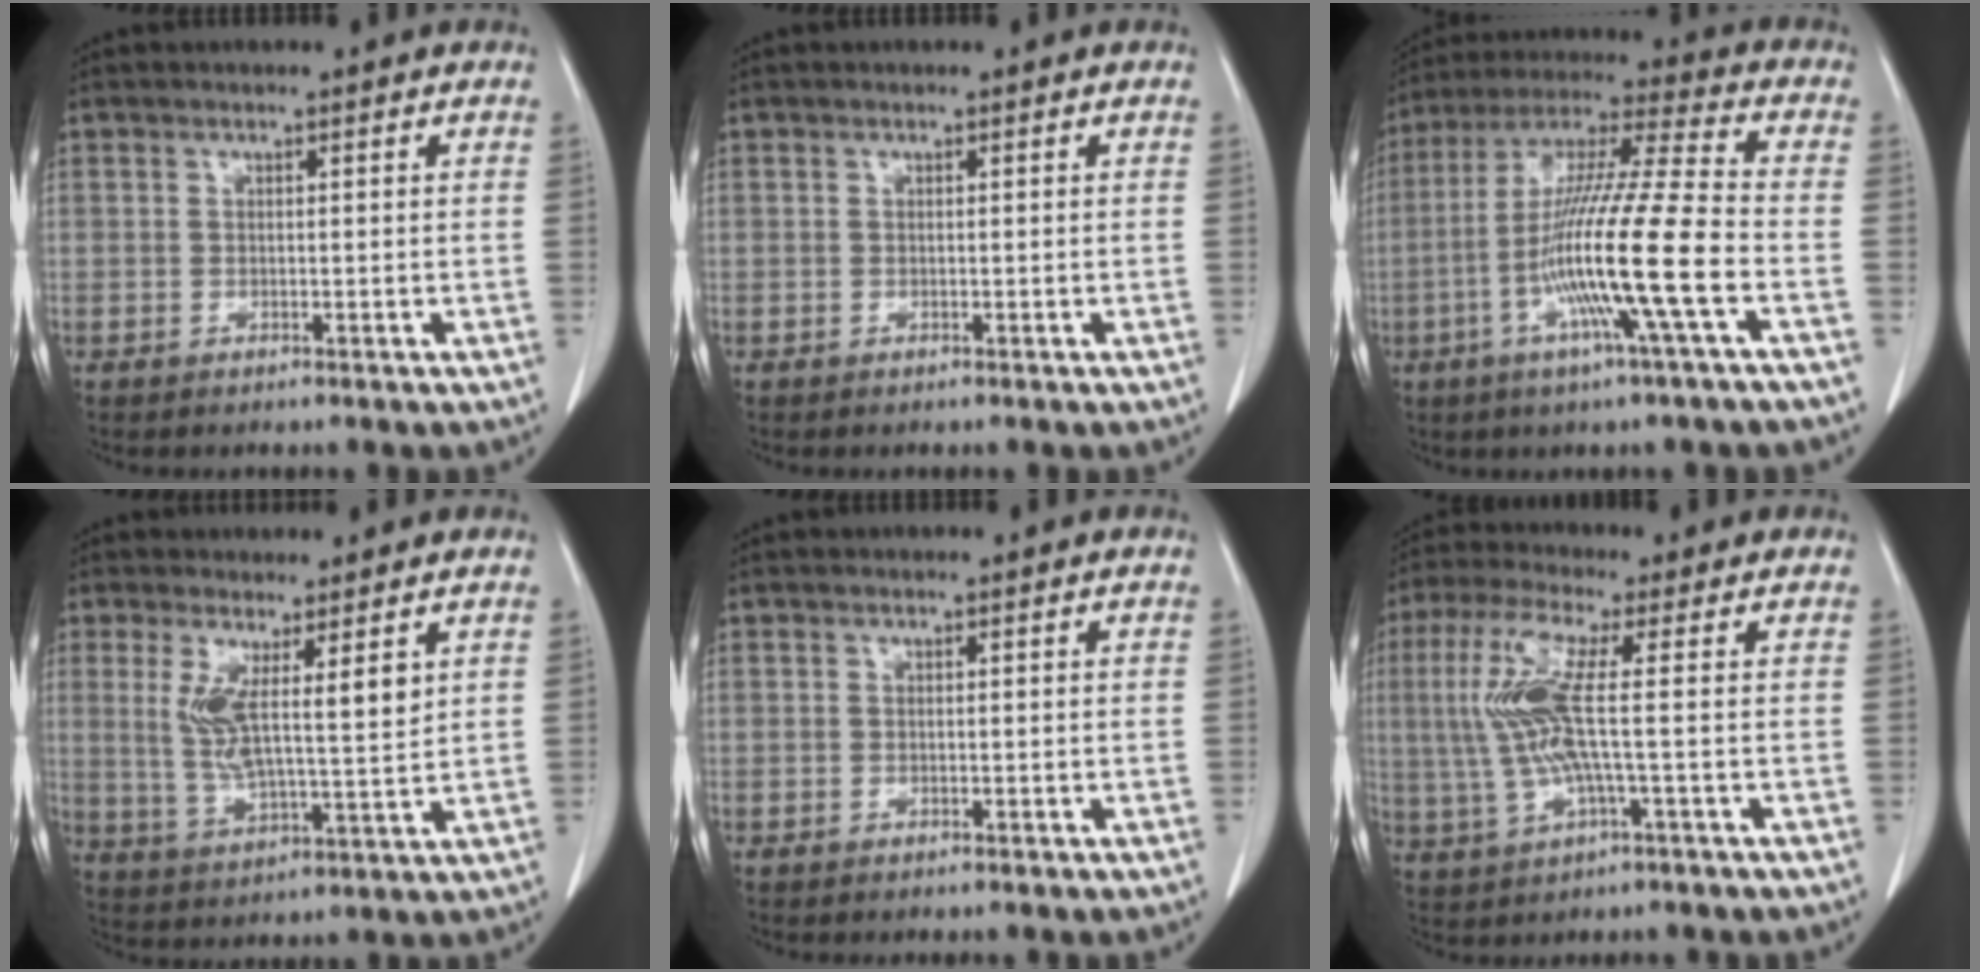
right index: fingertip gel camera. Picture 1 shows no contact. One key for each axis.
{"total": 0.0}
{"total": 17.3, "fx": -4.9, "fy": -1.1, "fz": 16.6, "tx": -0.316, "ty": -0.010, "tz": -0.101}
{"total": 8.4, "fx": 3.4, "fy": 1.0, "fz": 7.6, "tx": -0.146, "ty": -0.007, "tz": 0.066}
{"total": 0.0}
{"total": 9.9, "fx": 0.7, "fy": 1.1, "fz": 9.8, "tx": -0.225, "ty": 0.011, "tz": 0.013}